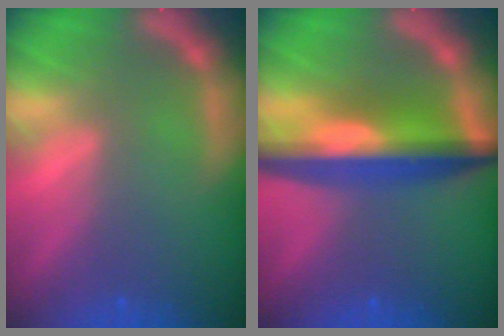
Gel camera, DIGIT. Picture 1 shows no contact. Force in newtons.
{"total": 9.0}